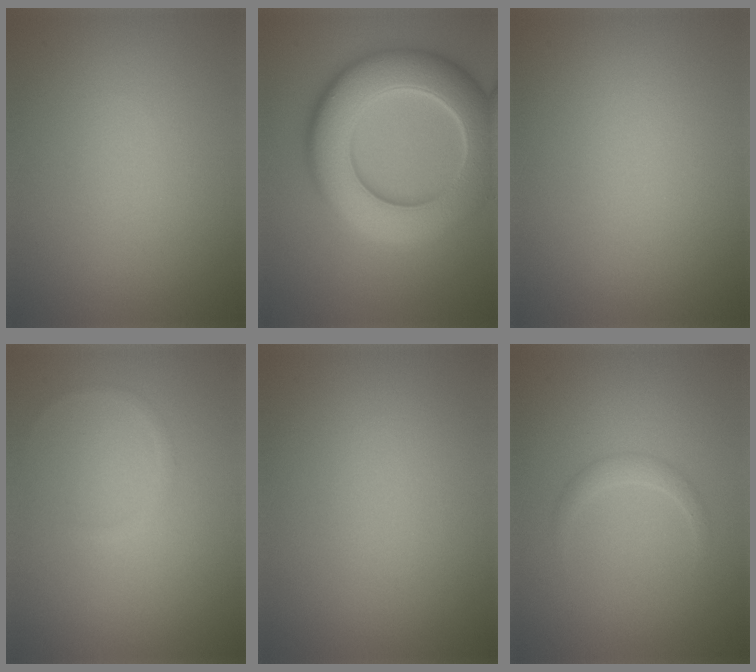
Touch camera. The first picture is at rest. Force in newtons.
{"total": 10.7, "press": 10.7, "slide": 0.8}
{"total": 0.0}
{"total": 0.5, "press": 0.5, "slide": 0.1}
{"total": 0.0}
{"total": 1.1, "press": 1.1, "slide": 0.1}